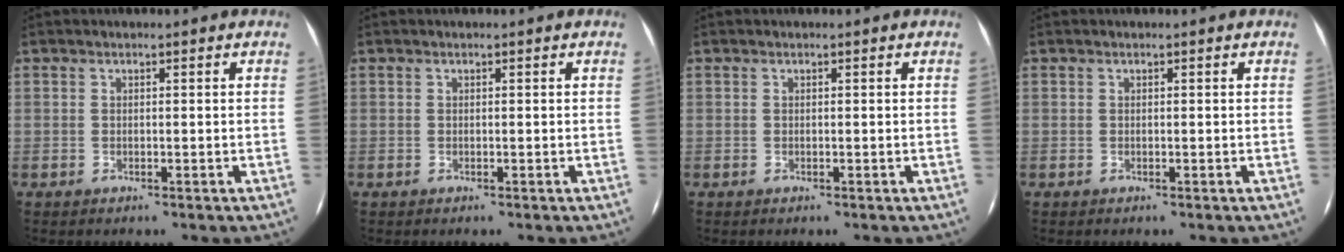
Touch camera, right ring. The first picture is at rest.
{"total": 0.0}
{"total": 0.0}
{"total": 0.0}